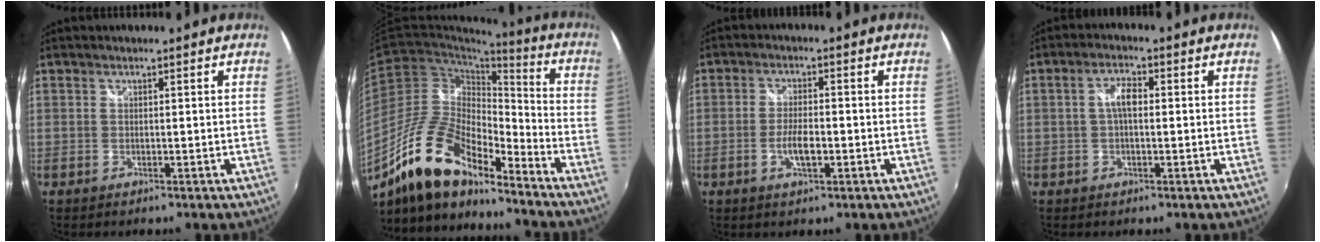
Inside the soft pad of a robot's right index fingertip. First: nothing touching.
{"total": 17.5, "force": [-13.4, 5.7, 9.7], "torque": [-0.180, 0.001, -0.251]}
{"total": 4.6, "force": [-1.6, 1.4, 4.1], "torque": [-0.085, -0.002, -0.029]}
{"total": 3.5, "force": [0.0, 1.5, 3.2], "torque": [-0.062, 0.010, 0.000]}